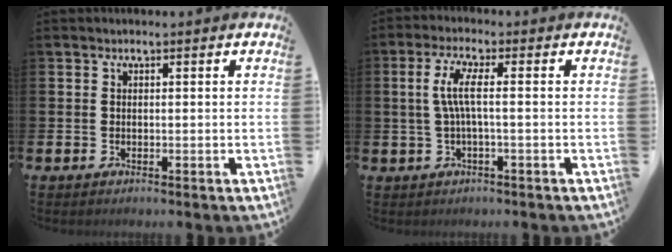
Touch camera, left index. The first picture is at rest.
{"total": 4.4, "force": [0.3, 0.7, 4.4], "torque": [-0.093, 0.003, 0.001]}